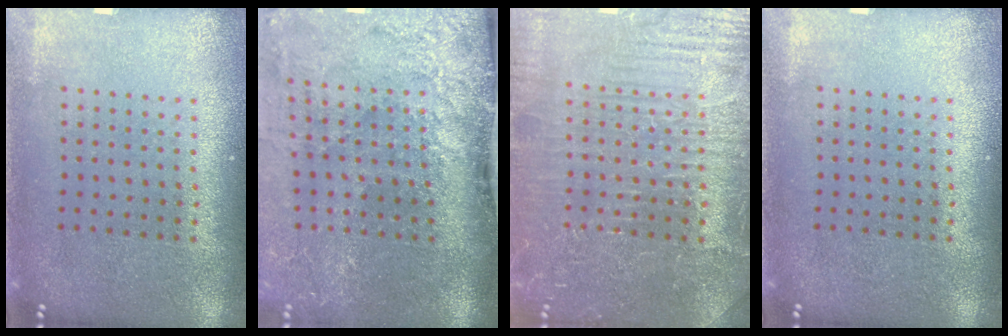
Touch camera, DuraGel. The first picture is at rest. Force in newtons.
{"total": 4.7, "press": 3.6, "slide": 3.0}
{"total": 4.7, "press": 4.6, "slide": 1.1}
{"total": 0.0}